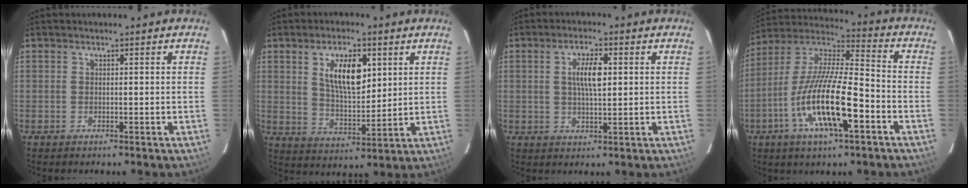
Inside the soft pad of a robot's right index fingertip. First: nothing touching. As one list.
[{"total": 10.5, "force": [3.9, 4.8, 8.5], "torque": [-0.146, 0.004, 0.075]}, {"total": 5.6, "force": [1.1, 1.8, 5.2], "torque": [-0.093, 0.005, 0.021]}, {"total": 18.5, "force": [-7.2, 4.4, 16.5], "torque": [-0.320, -0.018, -0.141]}]